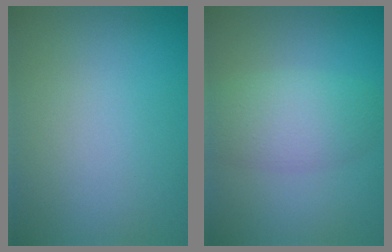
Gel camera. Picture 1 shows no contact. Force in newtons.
{"total": 4.4, "press": 4.4, "slide": 0.2}